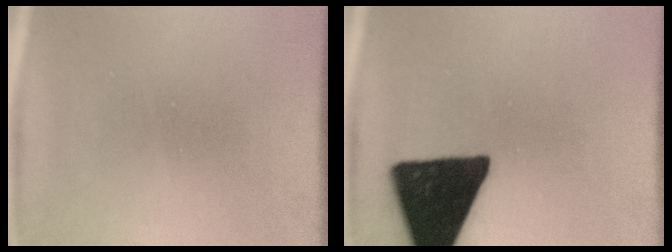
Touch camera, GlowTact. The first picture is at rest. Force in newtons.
{"total": 17.6}